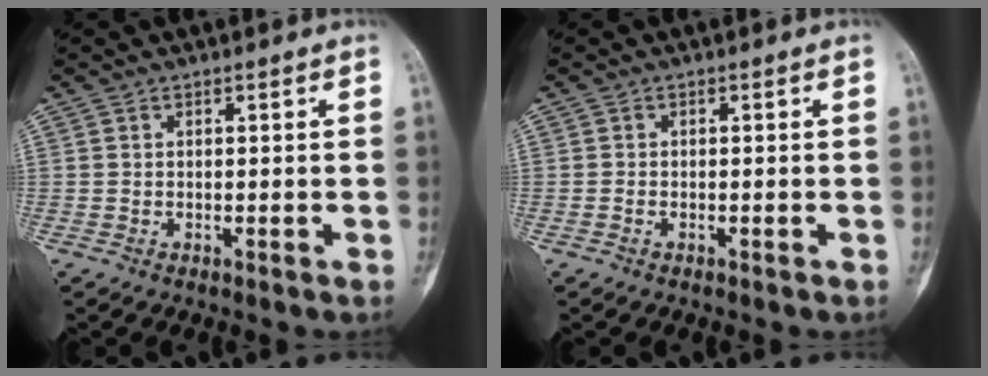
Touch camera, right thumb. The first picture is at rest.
{"total": 0.5, "force": [-0.3, 0.3, 0.3], "torque": [-0.007, 0.004, -0.006]}